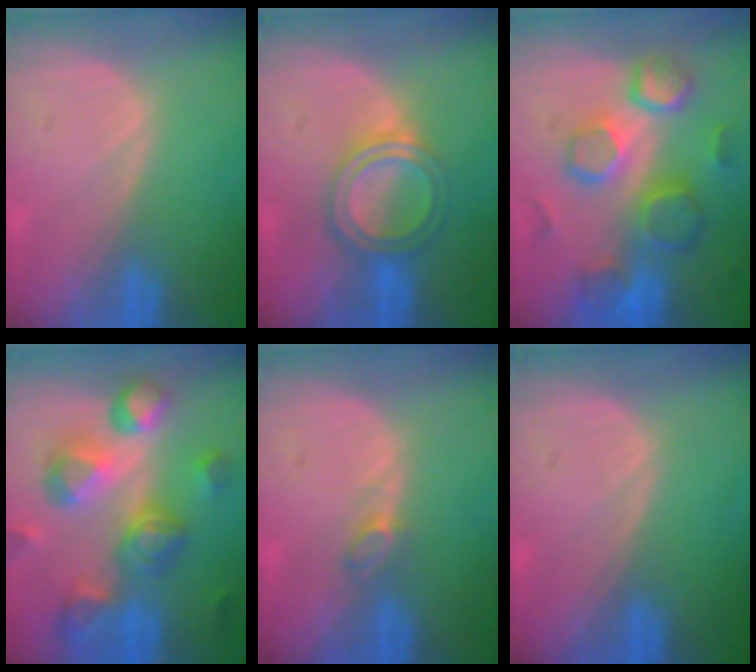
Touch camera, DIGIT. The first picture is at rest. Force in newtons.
{"total": 6.0, "press": 5.5, "slide": 2.4}
{"total": 9.9, "press": 9.4, "slide": 3.1}
{"total": 11.0, "press": 9.8, "slide": 4.9}
{"total": 1.7, "press": 1.7, "slide": 0.4}
{"total": 0.0}